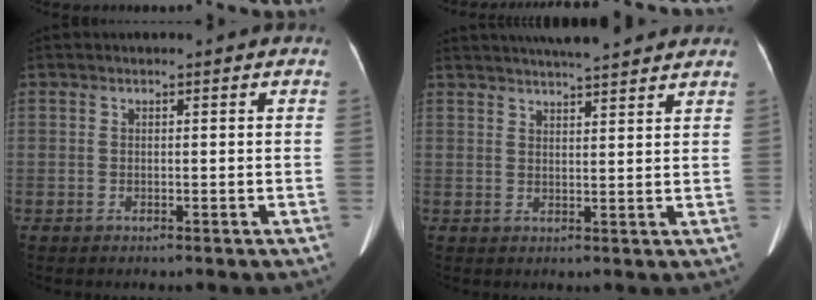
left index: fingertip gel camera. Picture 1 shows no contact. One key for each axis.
{"total": 11.8, "fx": 10.5, "fy": 1.2, "fz": 5.2, "tx": -0.082, "ty": 0.024, "tz": 0.138}